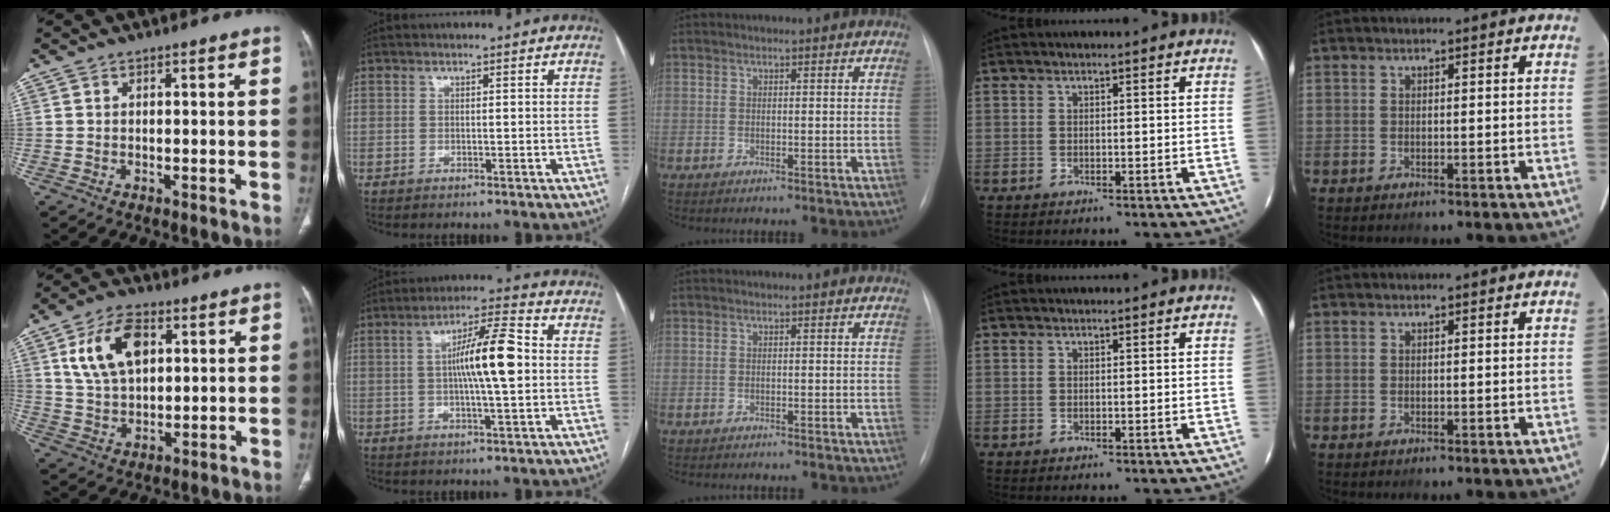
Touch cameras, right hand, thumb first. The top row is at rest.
{"thumb": {"total": 12.2, "force": [4.1, 7.3, 8.9], "torque": [-0.150, -0.005, 0.079]}, "index": {"total": 10.1, "force": [0.4, 1.0, 10.1], "torque": [-0.177, 0.014, 0.004]}, "middle": {"total": 2.1, "force": [-1.8, 0.5, 0.9], "torque": [-0.017, -0.007, -0.016]}}